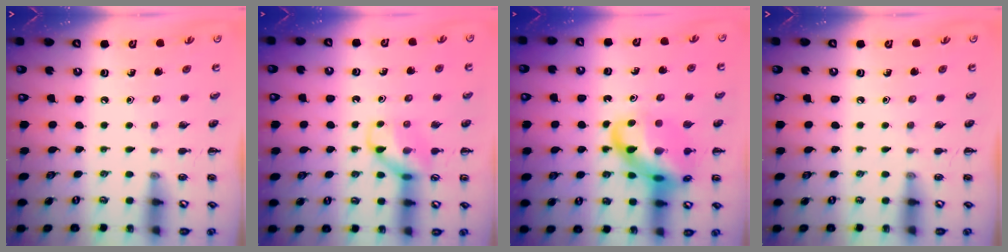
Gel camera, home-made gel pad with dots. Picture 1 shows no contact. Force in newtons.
{"total": 10.4, "press": 10.3, "slide": 1.2}
{"total": 17.2, "press": 17.0, "slide": 2.6}
{"total": 0.0}